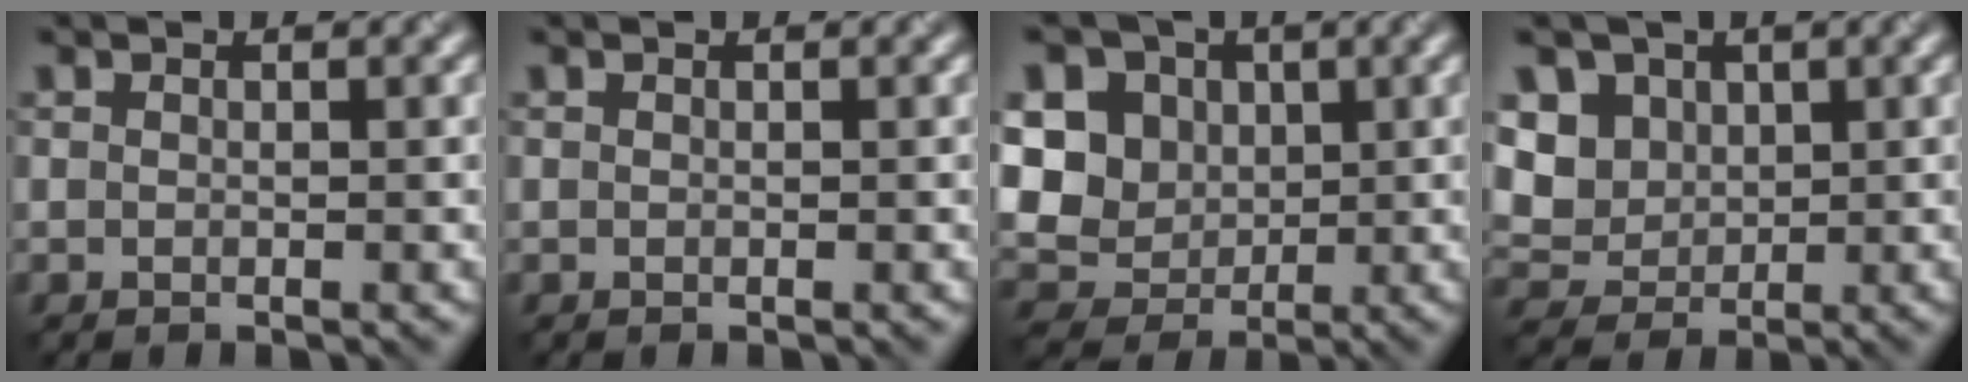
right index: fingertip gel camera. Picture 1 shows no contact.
{"total": 0.0}
{"total": 10.5, "force": [2.4, 9.0, 4.9], "torque": [-0.110, 0.017, 0.031]}
{"total": 6.4, "force": [2.0, 5.3, 2.9], "torque": [-0.070, 0.014, 0.030]}